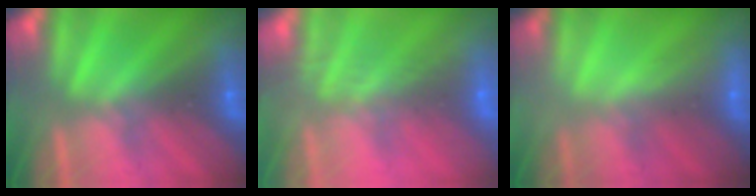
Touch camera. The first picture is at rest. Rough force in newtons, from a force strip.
{"total": 8.2}
{"total": 2.2}